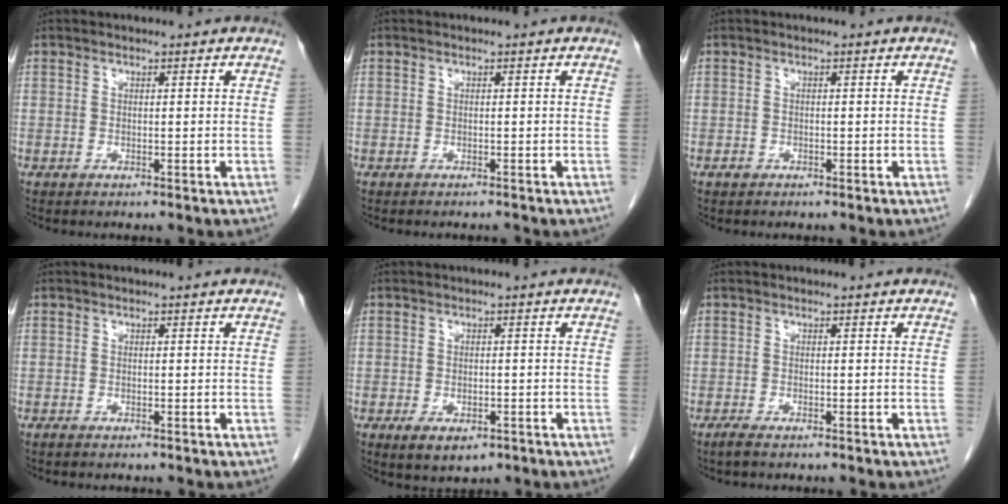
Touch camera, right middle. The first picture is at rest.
{"total": 0.6, "force": [-0.5, 0.1, 0.2], "torque": [-0.007, -0.003, -0.009]}
{"total": 0.6, "force": [-0.4, 0.5, 0.2], "torque": [-0.004, 0.001, -0.006]}
{"total": 0.9, "force": [-0.8, 0.2, 0.4], "torque": [-0.012, -0.002, -0.010]}
{"total": 4.3, "force": [-2.3, 2.3, 2.8], "torque": [-0.042, -0.003, -0.025]}
{"total": 2.0, "force": [-1.6, 0.3, 1.2], "torque": [-0.027, -0.006, -0.024]}